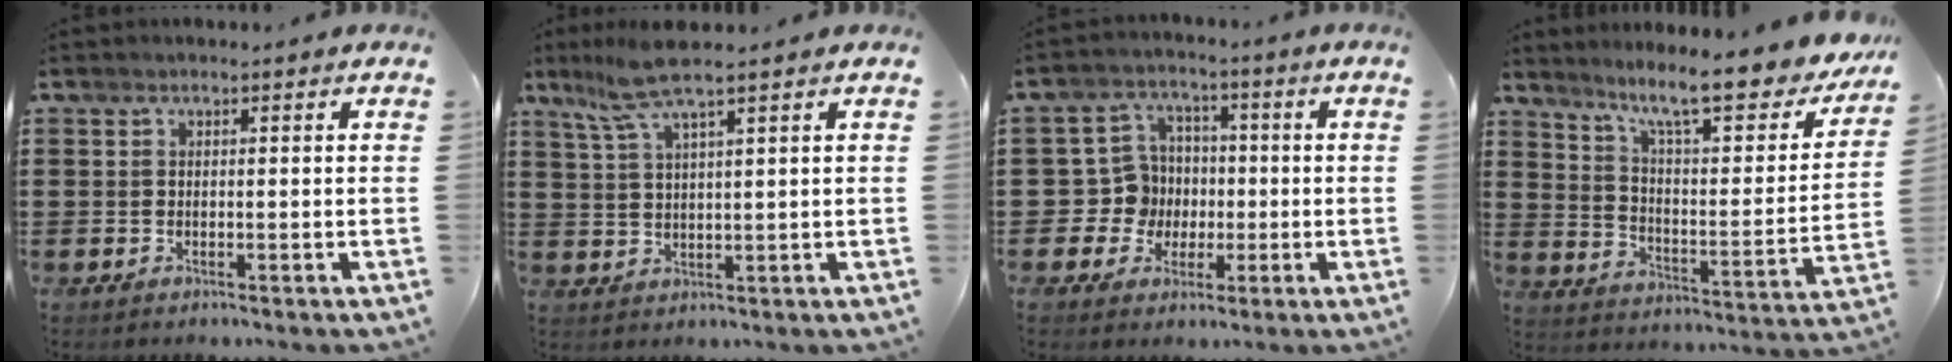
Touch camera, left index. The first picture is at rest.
{"total": 6.6, "force": [4.6, 0.3, 4.7], "torque": [-0.103, -0.005, 0.083]}
{"total": 7.3, "force": [0.0, 7.1, 1.6], "torque": [-0.059, 0.010, 0.003]}
{"total": 10.7, "force": [8.7, 0.8, 6.2], "torque": [-0.126, -0.058, 0.142]}